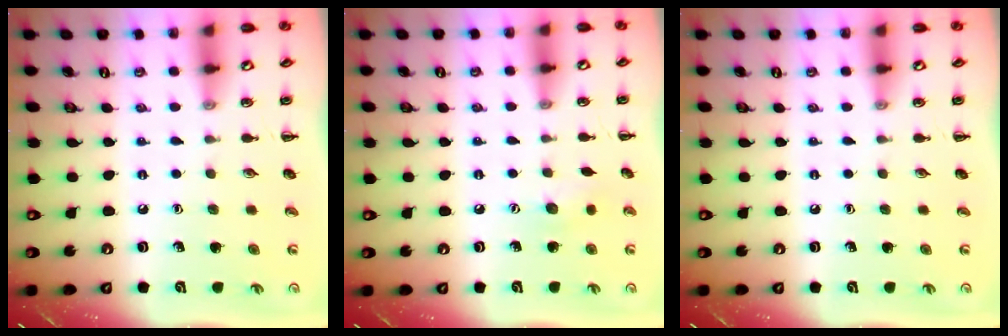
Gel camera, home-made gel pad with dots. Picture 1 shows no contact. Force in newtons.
{"total": 5.9, "press": 5.8, "slide": 1.3}
{"total": 0.0}